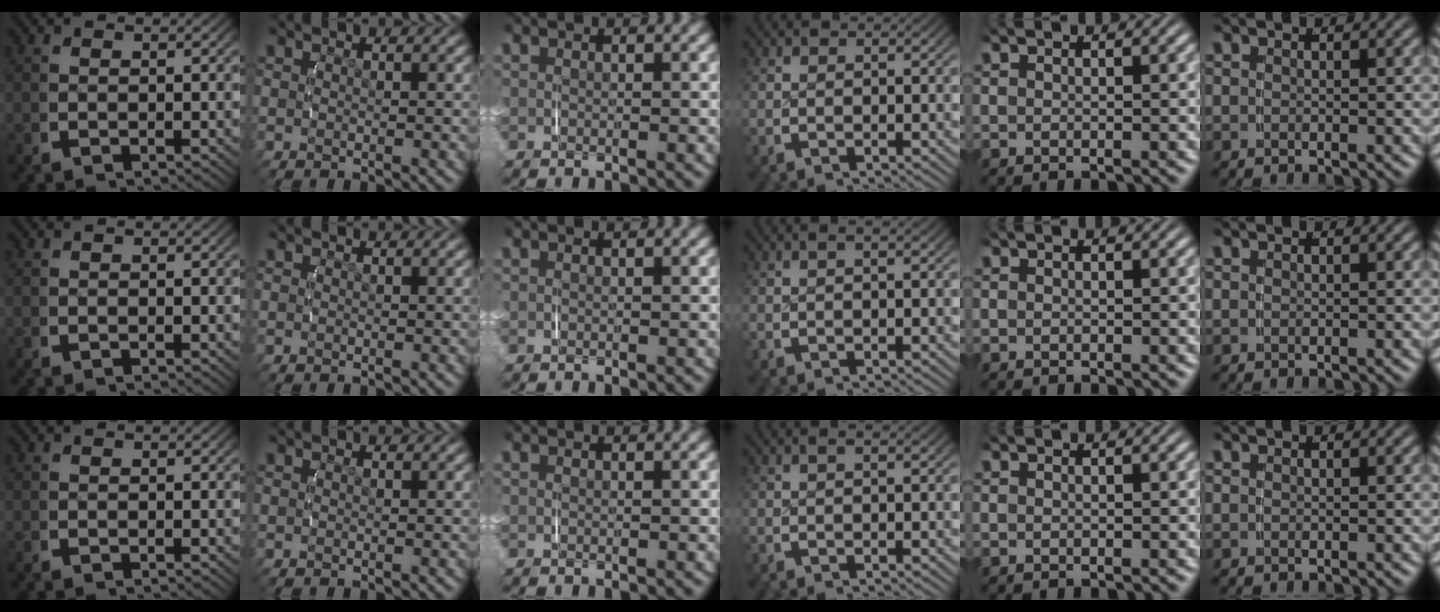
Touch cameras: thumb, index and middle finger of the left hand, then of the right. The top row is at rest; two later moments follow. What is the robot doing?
{"motion": "lift_and_place", "object": "small bumper sticker"}